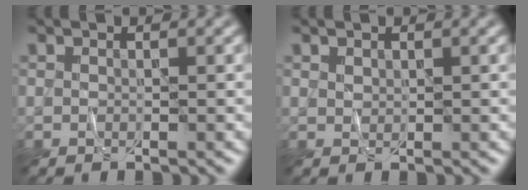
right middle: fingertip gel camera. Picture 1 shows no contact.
{"total": 0.6, "force": [0.5, 0.4, 0.2], "torque": [-0.006, 0.000, 0.012]}